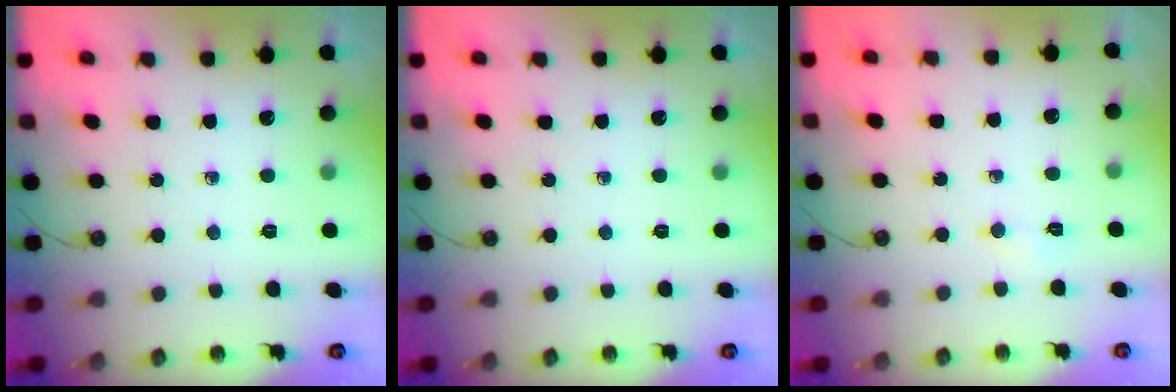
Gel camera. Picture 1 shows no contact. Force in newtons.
{"total": 0.0}
{"total": 2.8, "press": 2.8, "slide": 0.4}